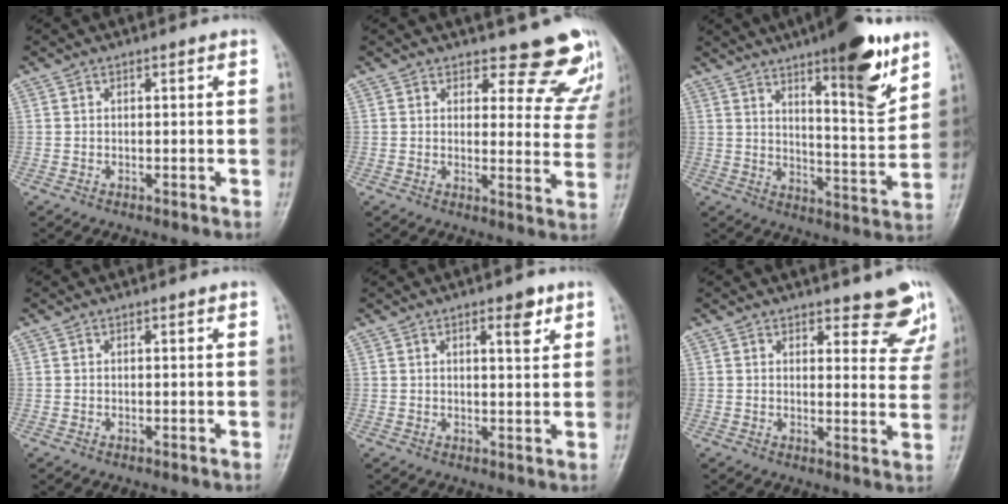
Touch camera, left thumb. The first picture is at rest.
{"total": 11.4, "force": [10.4, 4.2, 2.0], "torque": [0.027, -0.086, 0.098]}
{"total": 16.8, "force": [10.3, 3.8, 12.7], "torque": [-0.158, -0.064, 0.157]}
{"total": 0.0}
{"total": 3.9, "force": [2.1, 1.3, 3.0], "torque": [-0.032, -0.010, 0.030]}
{"total": 7.0, "force": [5.6, 2.7, 3.3], "torque": [-0.001, -0.039, 0.059]}